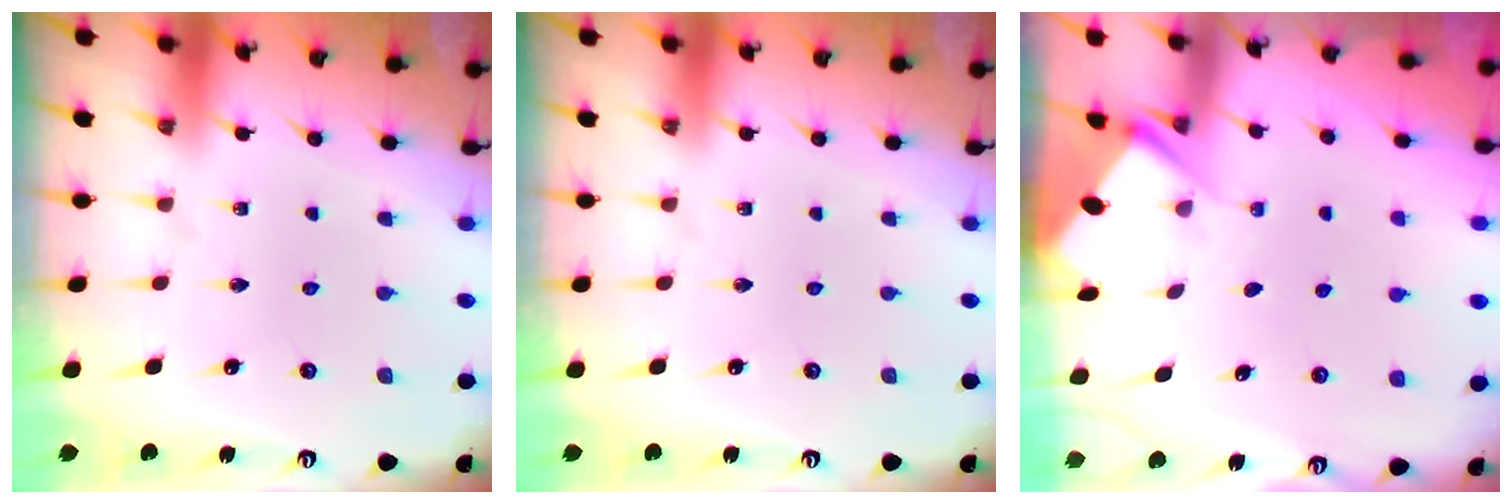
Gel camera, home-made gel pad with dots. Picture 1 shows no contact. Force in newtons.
{"total": 0.0}
{"total": 2.9, "press": 2.9, "slide": 0.4}